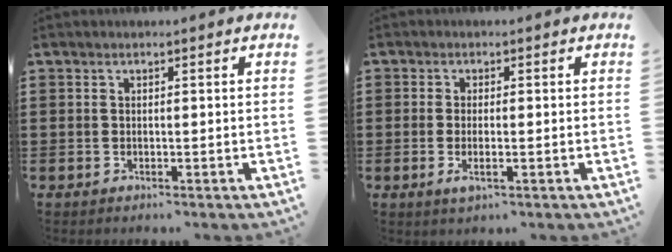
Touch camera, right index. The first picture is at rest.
{"total": 2.2, "force": [-0.6, 0.5, 2.0], "torque": [-0.041, -0.005, -0.012]}